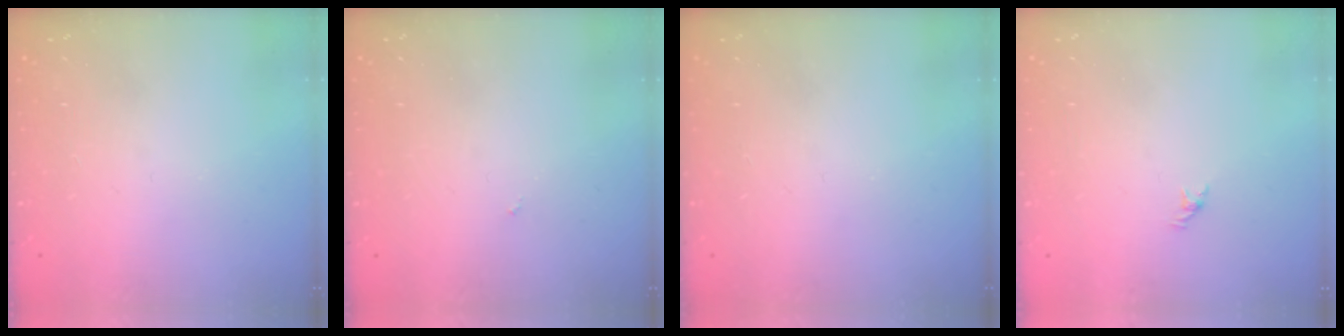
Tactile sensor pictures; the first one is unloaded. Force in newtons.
{"total": 0.0}
{"total": 0.0}
{"total": 0.5, "press": 0.3, "slide": 0.4}